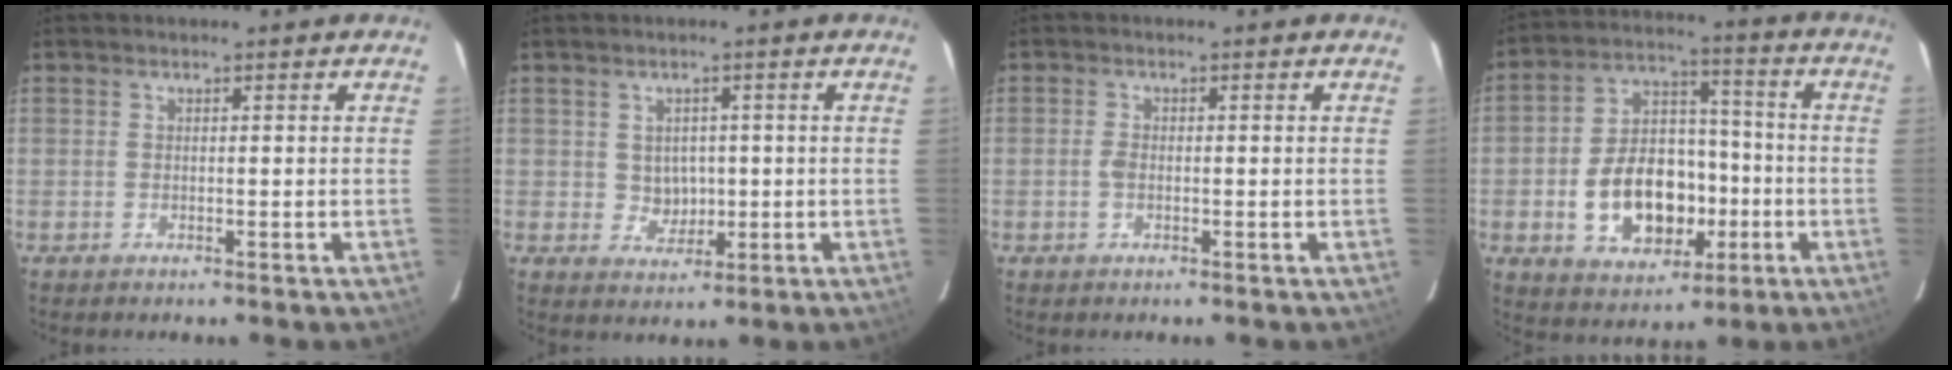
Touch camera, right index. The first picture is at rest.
{"total": 3.7, "force": [0.3, 3.5, 1.2], "torque": [-0.021, 0.008, 0.013]}
{"total": 1.6, "force": [-0.4, 0.9, 1.2], "torque": [-0.026, 0.002, -0.009]}
{"total": 15.9, "force": [-4.2, 10.5, 11.2], "torque": [-0.217, 0.028, -0.049]}